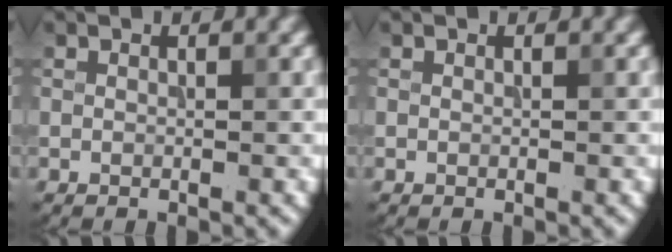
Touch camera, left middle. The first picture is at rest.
{"total": 0.0}